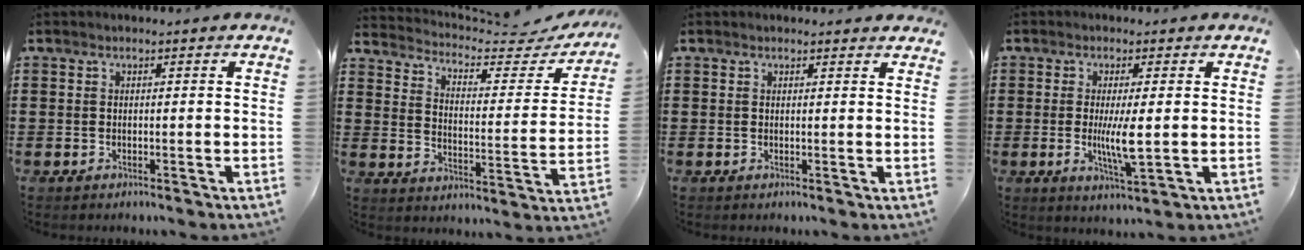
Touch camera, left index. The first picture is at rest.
{"total": 3.6, "force": [3.2, 0.7, 1.3], "torque": [-0.046, -0.021, 0.047]}
{"total": 1.1, "force": [1.0, 0.2, 0.0], "torque": [0.004, -0.001, 0.018]}
{"total": 5.7, "force": [-0.1, 0.9, 5.6], "torque": [-0.115, -0.008, -0.008]}